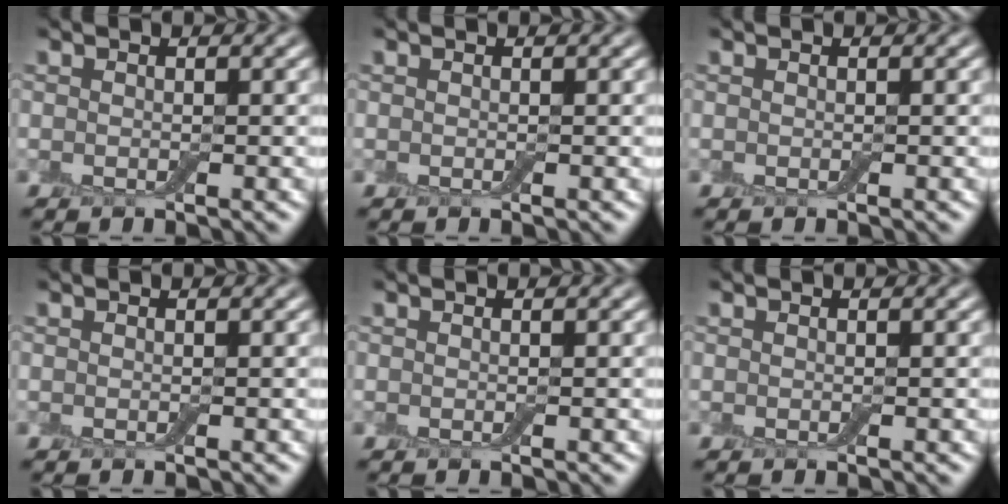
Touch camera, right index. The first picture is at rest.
{"total": 0.0}
{"total": 0.0}
{"total": 0.0}
{"total": 0.0}
{"total": 0.0}